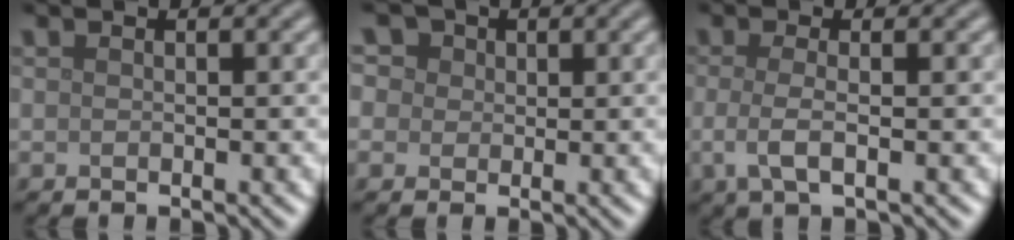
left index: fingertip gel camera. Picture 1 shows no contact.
{"total": 7.4, "force": [3.6, 5.6, 3.3], "torque": [-0.054, 0.032, 0.025]}
{"total": 2.7, "force": [-0.4, 0.9, 2.5], "torque": [-0.054, -0.007, -0.011]}